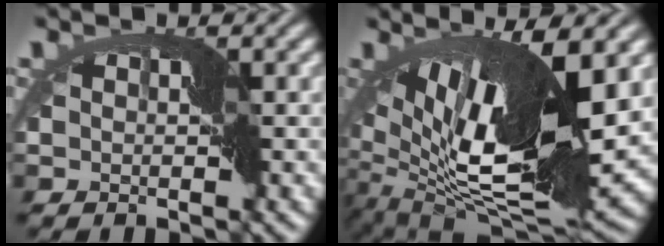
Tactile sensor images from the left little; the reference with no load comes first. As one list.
[{"total": 13.3, "force": [2.6, 4.4, 12.3], "torque": [-0.223, -0.006, 0.046]}]